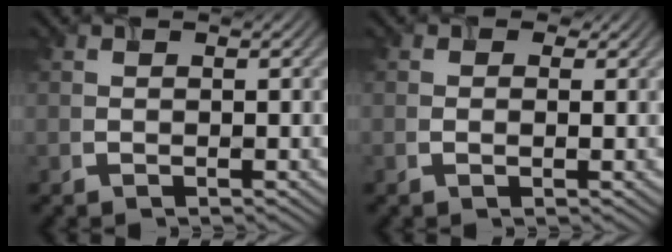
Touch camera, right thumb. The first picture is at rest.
{"total": 1.3, "force": [0.7, 0.9, 0.6], "torque": [-0.005, -0.002, 0.008]}